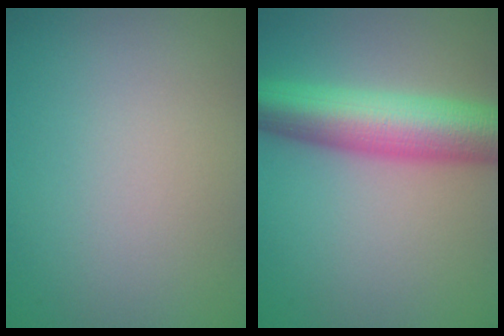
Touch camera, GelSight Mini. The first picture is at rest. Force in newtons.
{"total": 9.1, "press": 9.1, "slide": 0.2}